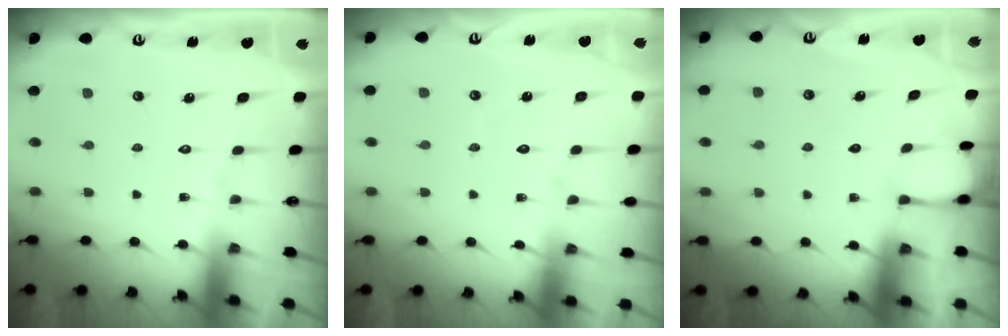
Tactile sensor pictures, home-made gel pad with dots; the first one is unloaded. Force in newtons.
{"total": 2.6, "press": 2.6, "slide": 0.3}
{"total": 2.1, "press": 2.1, "slide": 0.2}